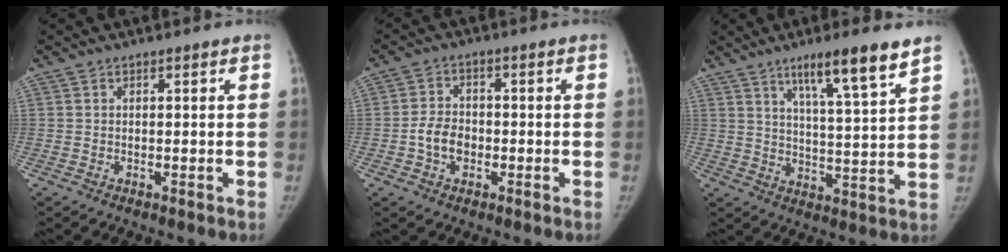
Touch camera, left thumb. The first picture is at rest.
{"total": 5.3, "force": [-1.3, 3.9, 3.3], "torque": [-0.052, 0.014, -0.027]}
{"total": 11.8, "force": [7.7, 1.0, 9.0], "torque": [-0.142, -0.040, 0.126]}